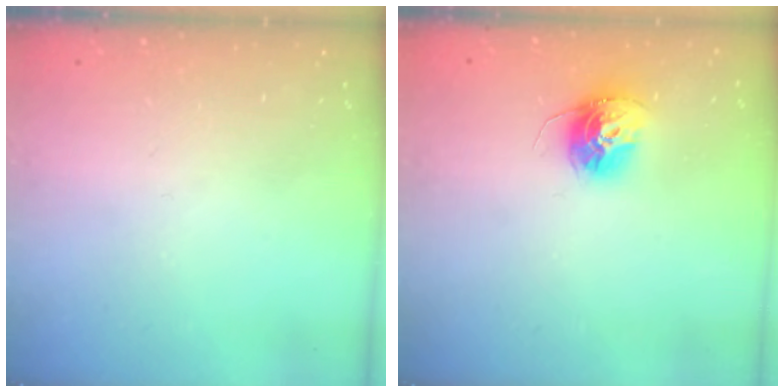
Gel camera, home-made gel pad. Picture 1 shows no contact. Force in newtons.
{"total": 12.4, "press": 12.4, "slide": 1.0}